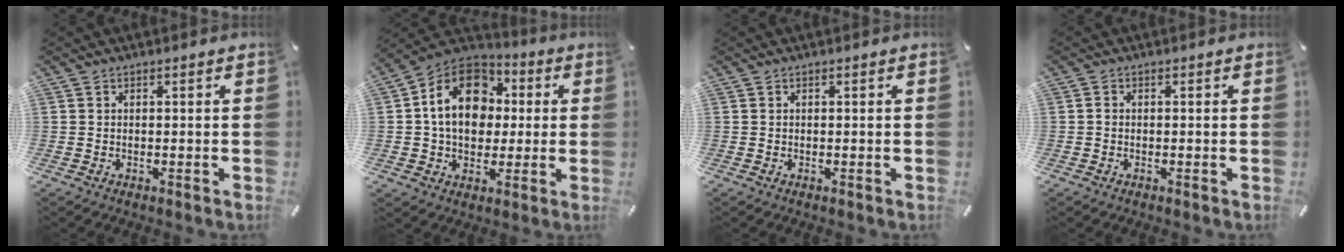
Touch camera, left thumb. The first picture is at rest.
{"total": 15.8, "force": [1.3, 12.7, 9.3], "torque": [-0.172, 0.010, 0.021]}
{"total": 0.0}
{"total": 0.6, "force": [-0.2, 0.5, 0.3], "torque": [-0.004, 0.003, -0.005]}